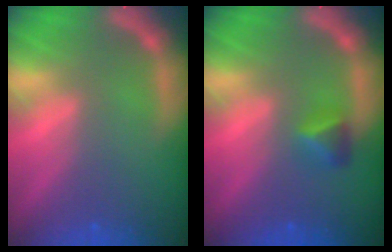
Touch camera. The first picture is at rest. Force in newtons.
{"total": 1.9}